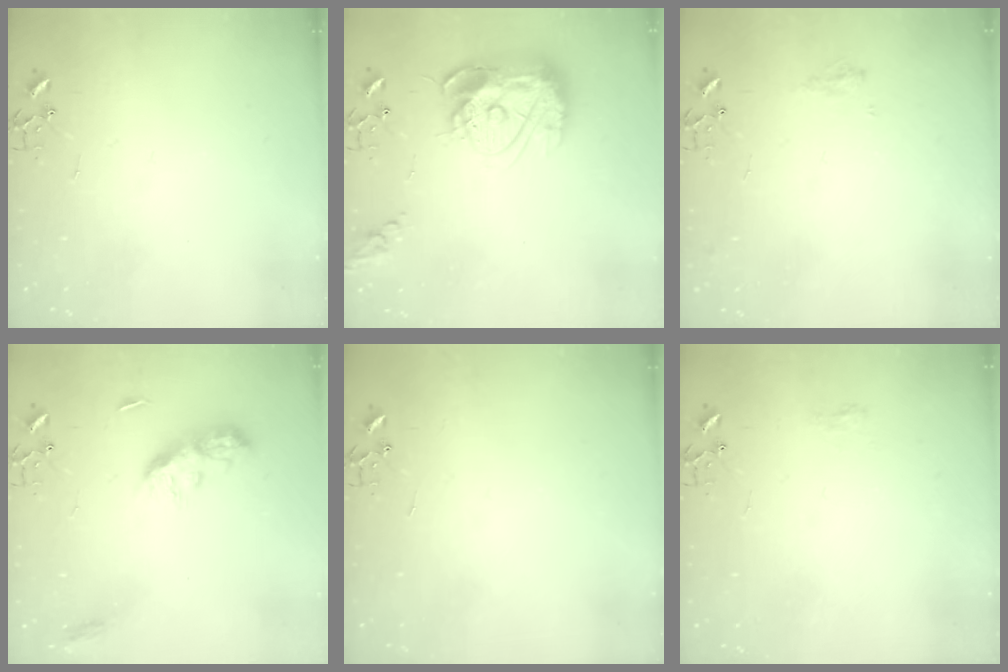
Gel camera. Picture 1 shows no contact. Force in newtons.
{"total": 17.3, "press": 17.2, "slide": 1.8}
{"total": 7.7, "press": 7.7, "slide": 0.9}
{"total": 9.9, "press": 9.9, "slide": 0.2}
{"total": 0.0}
{"total": 6.5, "press": 6.5, "slide": 0.6}